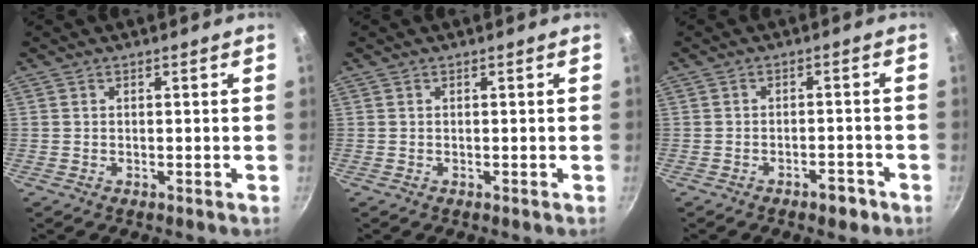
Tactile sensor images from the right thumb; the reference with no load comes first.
{"total": 0.0}
{"total": 3.5, "force": [-2.3, 1.7, 2.0], "torque": [-0.017, 0.024, -0.024]}